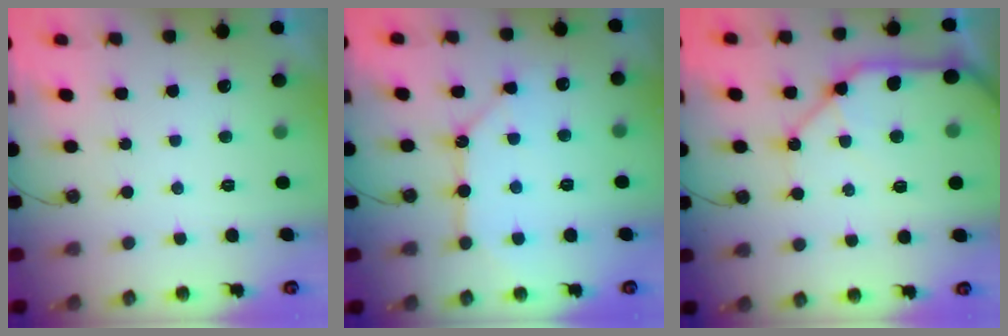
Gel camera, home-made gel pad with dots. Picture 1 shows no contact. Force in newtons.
{"total": 10.5, "press": 10.5, "slide": 1.2}
{"total": 18.3, "press": 18.1, "slide": 2.9}